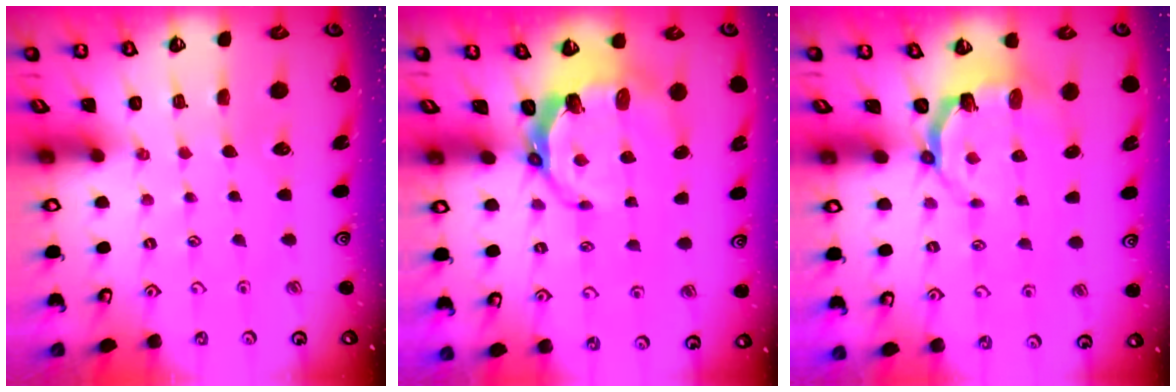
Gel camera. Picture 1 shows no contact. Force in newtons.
{"total": 8.0, "press": 6.6, "slide": 4.5}
{"total": 4.8, "press": 3.2, "slide": 3.6}